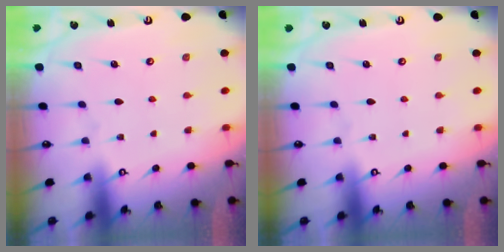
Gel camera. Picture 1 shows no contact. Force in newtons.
{"total": 0.0}